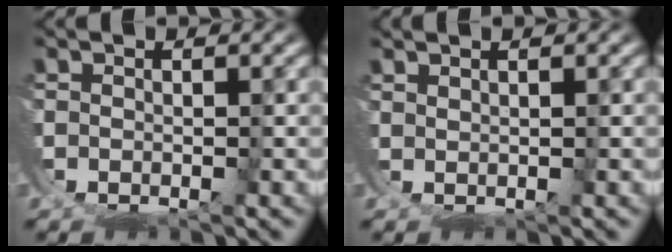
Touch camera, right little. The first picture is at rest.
{"total": 1.5, "force": [1.0, -1.0, 0.0], "torque": [0.012, 0.004, 0.024]}